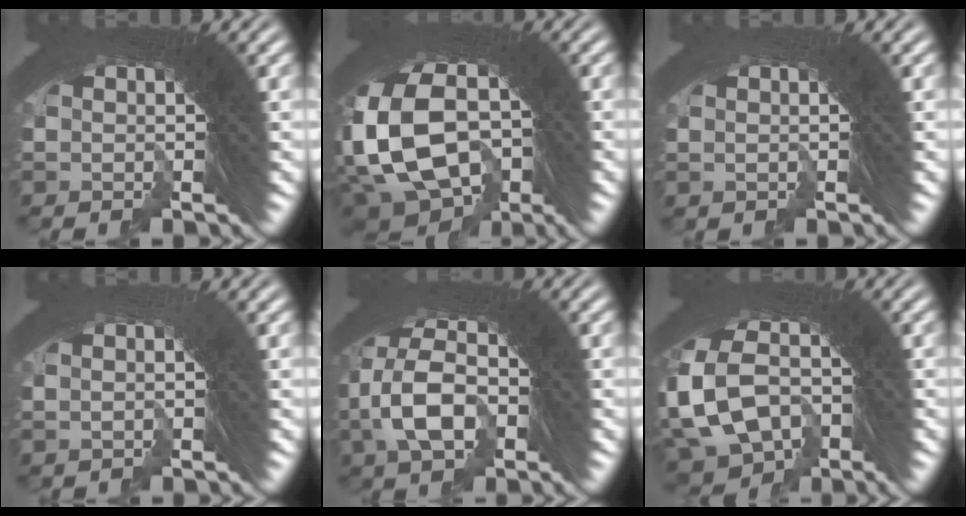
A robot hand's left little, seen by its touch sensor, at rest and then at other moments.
{"total": 16.2, "force": [-3.8, 12.8, 9.3], "torque": [-0.205, -0.042, -0.056]}
{"total": 0.7, "force": [-0.5, -0.1, -0.5], "torque": [0.004, -0.003, -0.004]}
{"total": 1.0, "force": [-0.7, 0.2, -0.7], "torque": [0.005, 0.001, -0.009]}
{"total": 7.9, "force": [-0.9, 6.4, 4.5], "torque": [-0.072, 0.013, -0.029]}
{"total": 12.5, "force": [-3.8, 10.6, 5.5], "torque": [-0.121, -0.027, -0.068]}